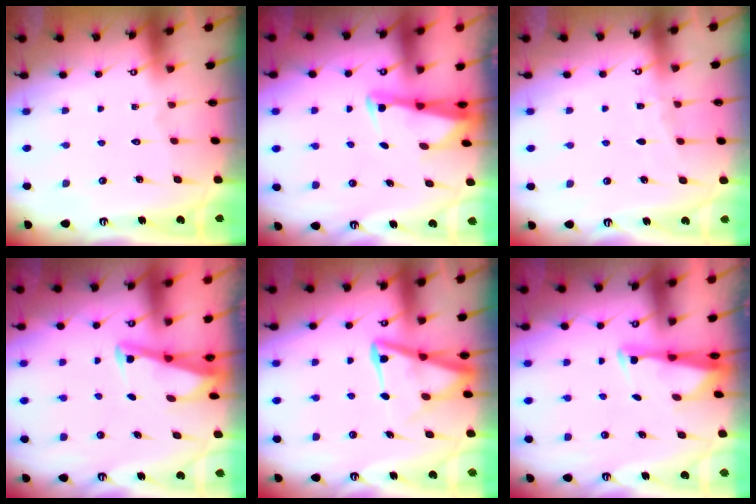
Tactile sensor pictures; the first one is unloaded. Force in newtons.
{"total": 2.4, "press": 2.4, "slide": 0.5}
{"total": 2.8, "press": 2.8, "slide": 0.4}
{"total": 2.8, "press": 2.8, "slide": 0.3}
{"total": 8.6, "press": 8.5, "slide": 1.1}
{"total": 3.1, "press": 3.0, "slide": 0.7}